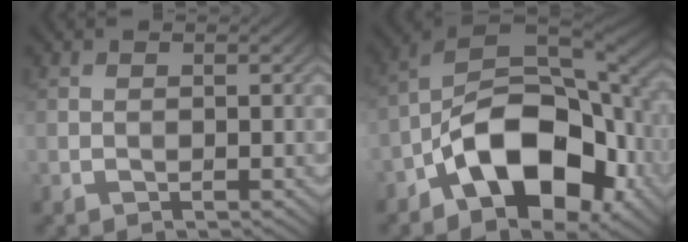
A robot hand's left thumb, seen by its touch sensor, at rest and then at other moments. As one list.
[{"total": 16.5, "force": [-6.2, 8.8, 12.5], "torque": [-0.201, -0.012, -0.127]}]